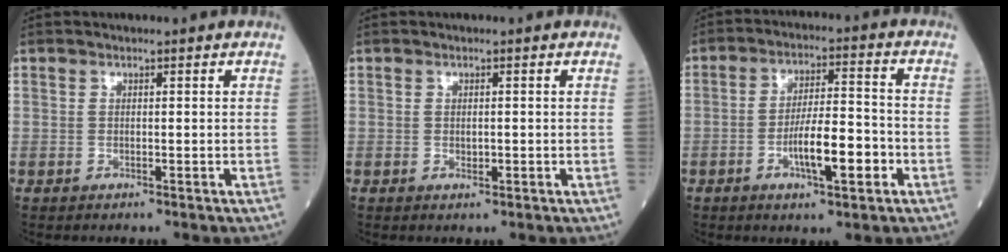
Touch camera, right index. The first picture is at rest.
{"total": 0.8, "force": [-0.1, 0.5, 0.7], "torque": [-0.010, -0.001, -0.001]}
{"total": 8.8, "force": [-3.2, 1.8, 8.0], "torque": [-0.141, 0.005, -0.053]}